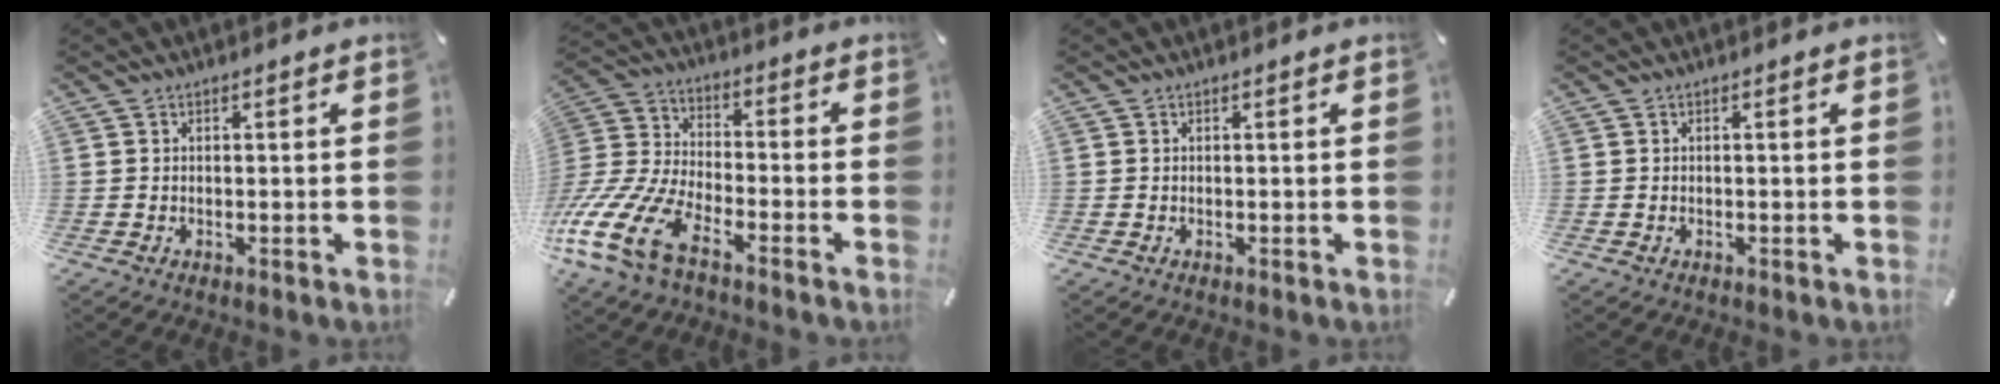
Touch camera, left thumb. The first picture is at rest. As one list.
[{"total": 15.8, "force": [-10.6, 7.1, 9.4], "torque": [-0.213, 0.039, -0.200]}, {"total": 0.0}, {"total": 0.0}]